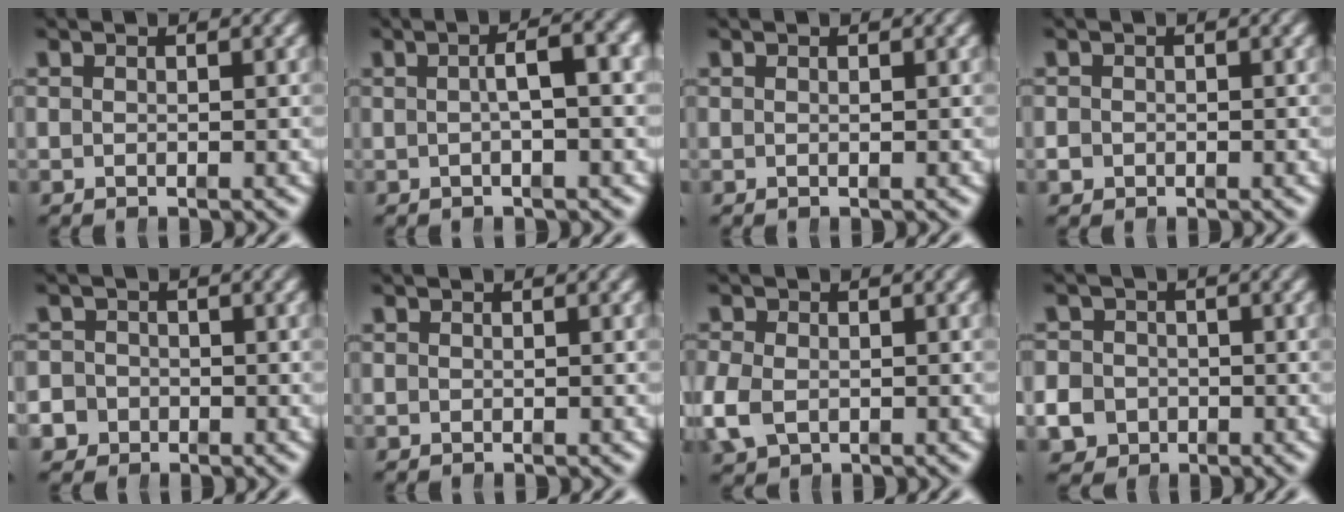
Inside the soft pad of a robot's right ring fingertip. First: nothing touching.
{"total": 3.3, "force": [0.2, 0.1, 3.3], "torque": [-0.033, 0.021, -0.005]}
{"total": 0.0}
{"total": 1.0, "force": [-0.6, 0.8, 0.0], "torque": [-0.004, -0.004, -0.010]}
{"total": 4.5, "force": [-1.9, 4.0, 0.5], "torque": [-0.019, -0.019, -0.034]}
{"total": 0.0}
{"total": 2.5, "force": [-0.8, 1.9, 1.3], "torque": [-0.045, -0.014, -0.002]}
{"total": 5.1, "force": [-1.9, 4.6, 1.3], "torque": [-0.032, -0.025, -0.028]}